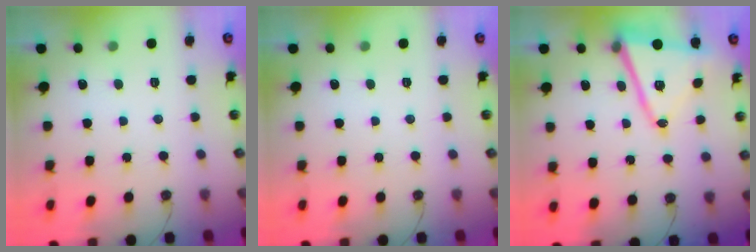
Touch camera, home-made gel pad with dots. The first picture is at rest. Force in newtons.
{"total": 0.0}
{"total": 13.1, "press": 13.0, "slide": 1.5}